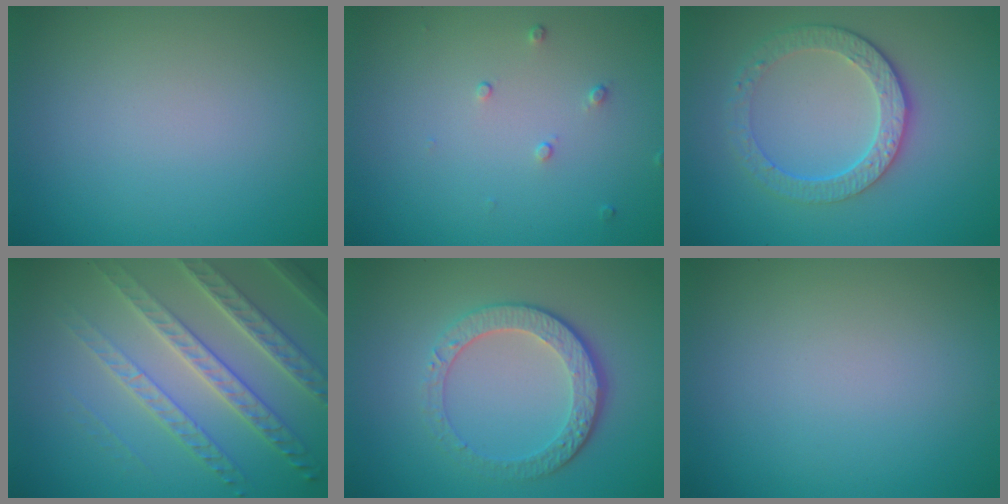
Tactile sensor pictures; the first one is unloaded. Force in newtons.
{"total": 0.7, "press": 0.5, "slide": 0.5}
{"total": 4.3, "press": 3.3, "slide": 2.7}
{"total": 6.7, "press": 4.8, "slide": 4.6}
{"total": 4.5, "press": 3.3, "slide": 3.1}
{"total": 0.0}